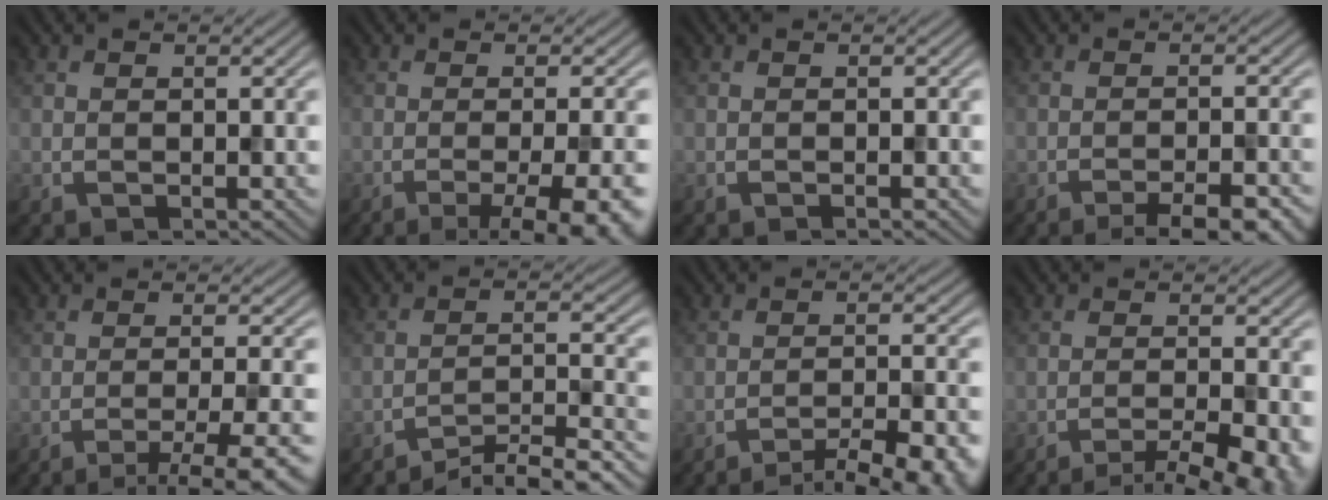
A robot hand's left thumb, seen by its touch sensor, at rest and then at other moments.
{"total": 11.8, "force": [-5.9, 3.2, 9.7], "torque": [-0.108, 0.001, -0.069]}
{"total": 0.6, "force": [-0.4, 0.0, 0.4], "torque": [-0.005, 0.001, -0.009]}
{"total": 8.3, "force": [-6.2, 1.8, 5.3], "torque": [-0.072, 0.005, -0.073]}
{"total": 8.9, "force": [-5.9, 1.3, 6.5], "torque": [-0.095, 0.001, -0.078]}
{"total": 7.9, "force": [-6.8, 1.0, 4.0], "torque": [-0.069, 0.014, -0.115]}
{"total": 12.0, "force": [-9.5, 2.7, 6.9], "torque": [-0.091, 0.002, -0.115]}
{"total": 8.7, "force": [-6.2, 1.7, 5.9], "torque": [-0.089, -0.007, -0.078]}